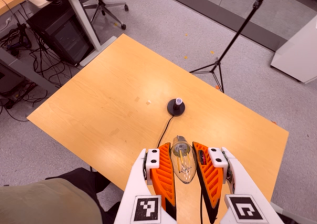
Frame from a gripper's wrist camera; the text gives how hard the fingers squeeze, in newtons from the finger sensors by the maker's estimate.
{"total": 20.3, "left": 23.1, "right": 17.6}